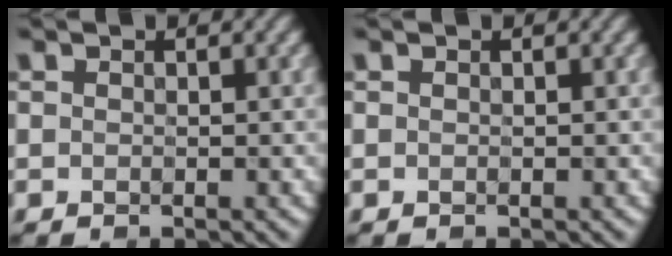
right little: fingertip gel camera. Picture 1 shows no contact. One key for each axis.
{"total": 0.0}